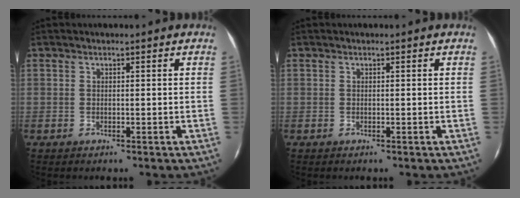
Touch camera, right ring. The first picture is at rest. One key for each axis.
{"total": 0.0}